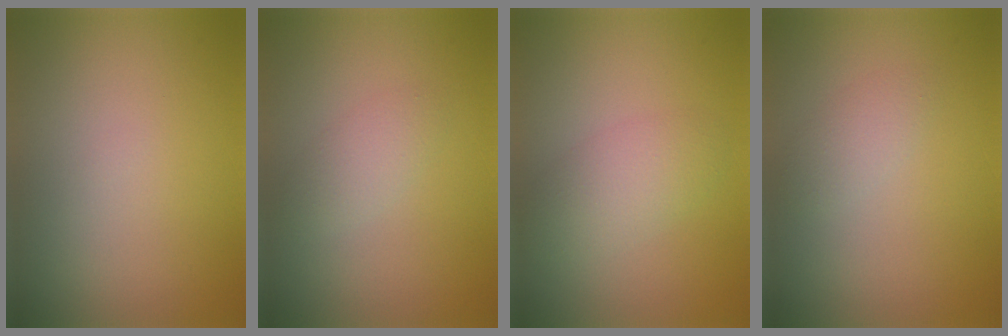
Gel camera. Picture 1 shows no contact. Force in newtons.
{"total": 1.7, "press": 1.7, "slide": 0.1}
{"total": 3.0, "press": 3.0, "slide": 0.2}
{"total": 1.5, "press": 1.5, "slide": 0.1}